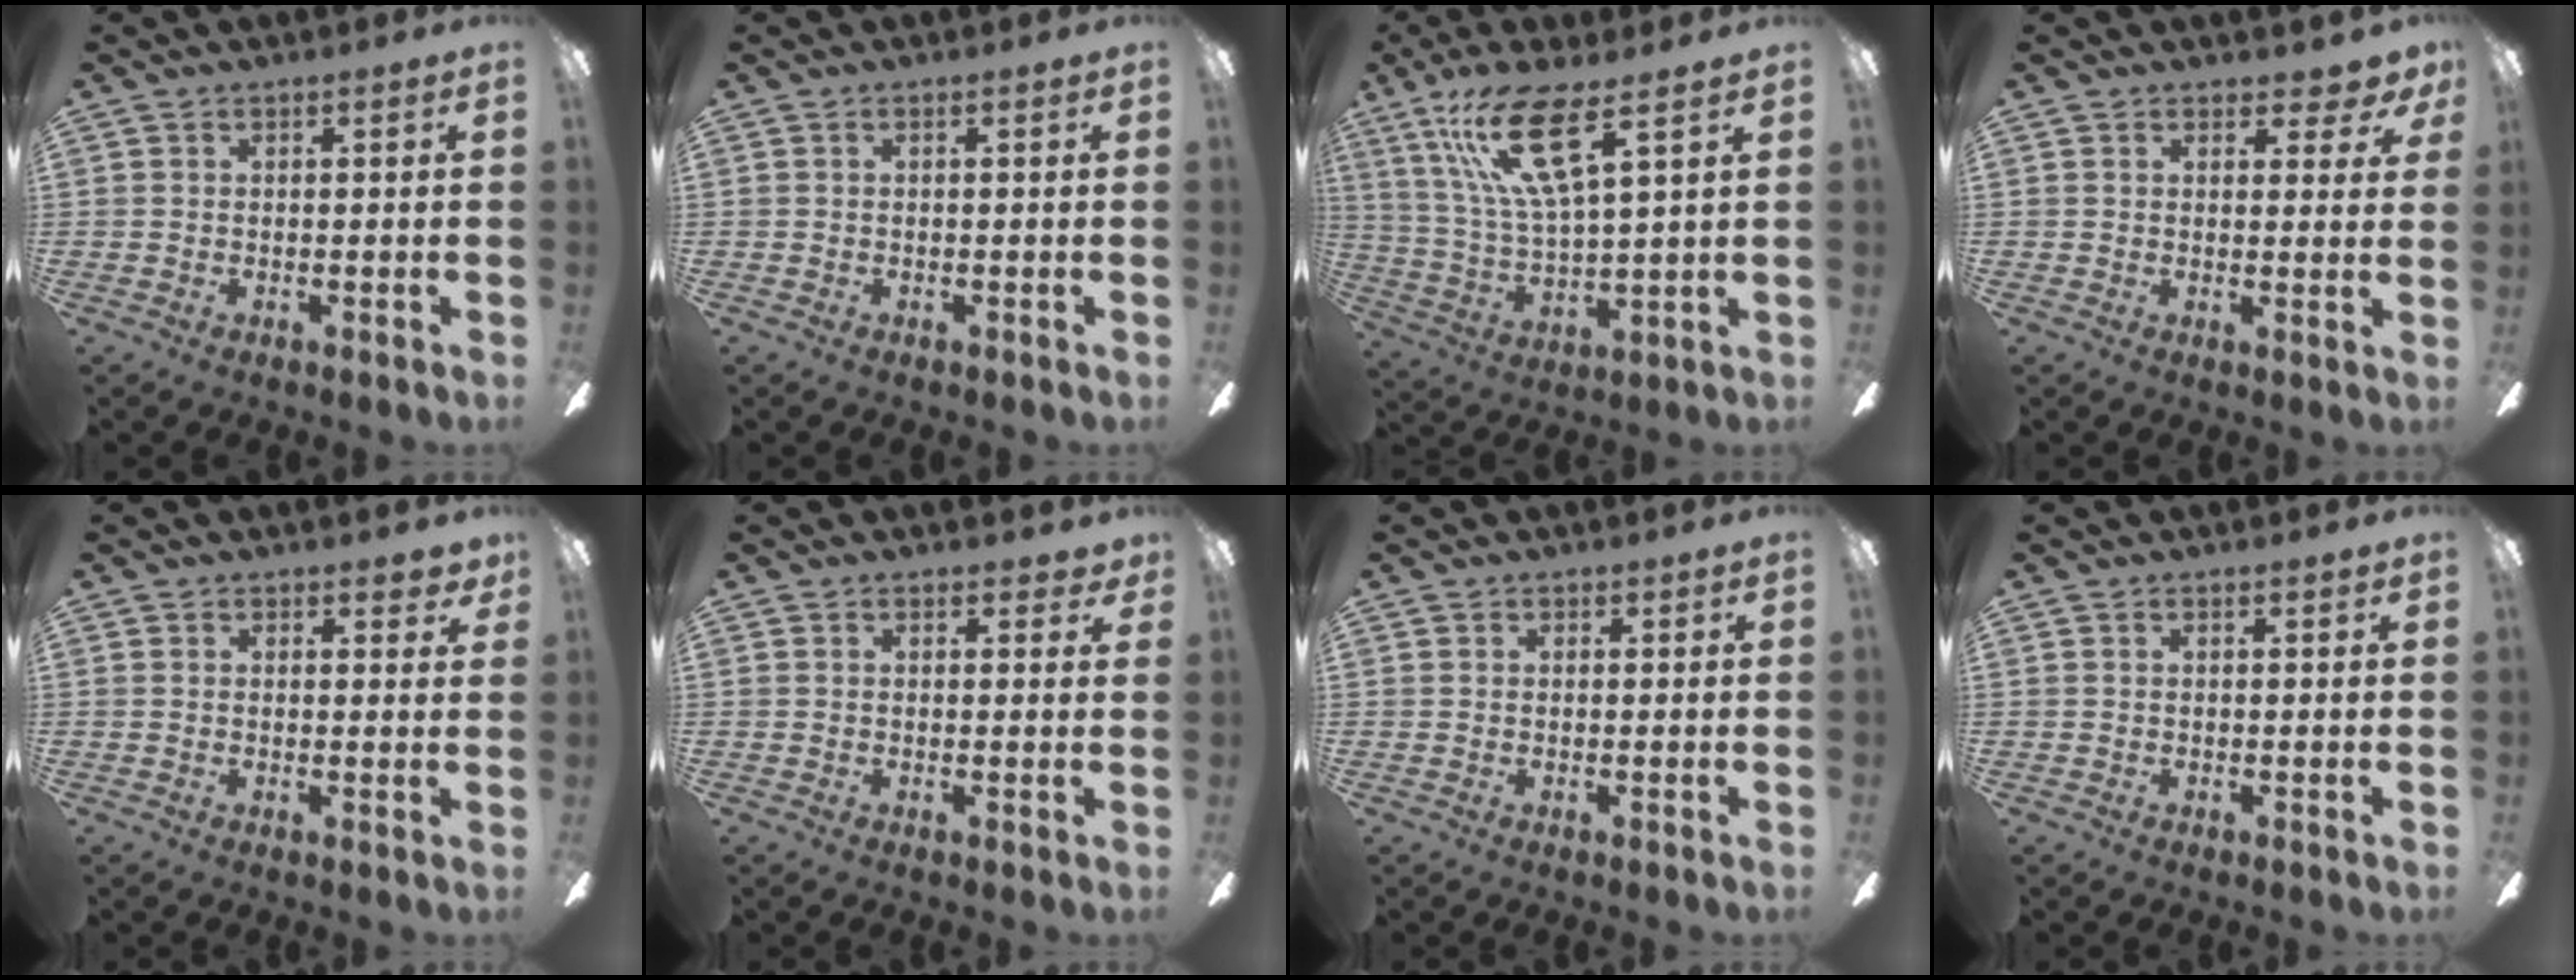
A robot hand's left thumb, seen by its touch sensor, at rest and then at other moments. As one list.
[{"total": 0.0}, {"total": 15.7, "force": [9.0, 3.8, 12.3], "torque": [-0.256, -0.028, 0.151]}, {"total": 3.5, "force": [2.6, 1.8, 1.6], "torque": [-0.005, -0.016, 0.043]}, {"total": 2.5, "force": [1.8, 1.4, 1.2], "torque": [0.000, -0.006, 0.028]}, {"total": 1.8, "force": [1.2, 0.9, 1.1], "torque": [-0.006, -0.006, 0.019]}, {"total": 0.8, "force": [0.5, 0.6, 0.0], "torque": [0.007, -0.002, 0.008]}, {"total": 0.6, "force": [0.4, 0.1, 0.4], "torque": [-0.001, -0.003, 0.006]}]